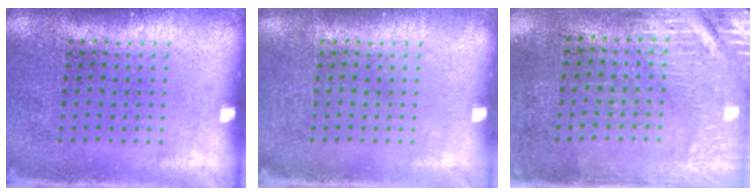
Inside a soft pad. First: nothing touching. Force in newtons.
{"total": 0.0}
{"total": 2.9, "press": 2.5, "slide": 1.5}